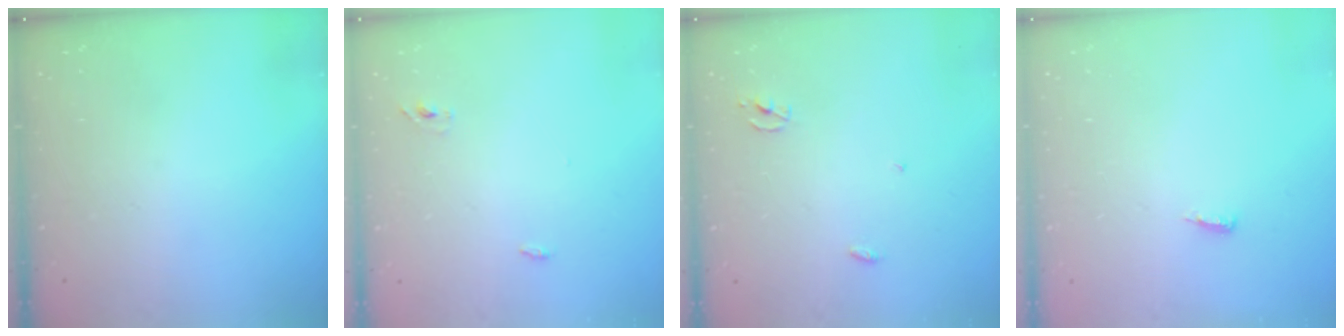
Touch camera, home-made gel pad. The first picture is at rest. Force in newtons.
{"total": 2.9, "press": 2.7, "slide": 1.0}
{"total": 2.3, "press": 2.3, "slide": 0.1}
{"total": 4.9, "press": 4.9, "slide": 0.5}